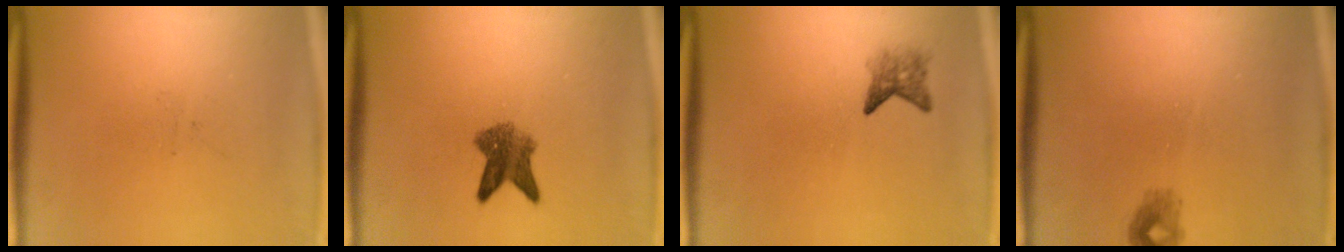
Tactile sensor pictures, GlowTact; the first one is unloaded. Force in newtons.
{"total": 4.9}
{"total": 2.2}
{"total": 1.2}